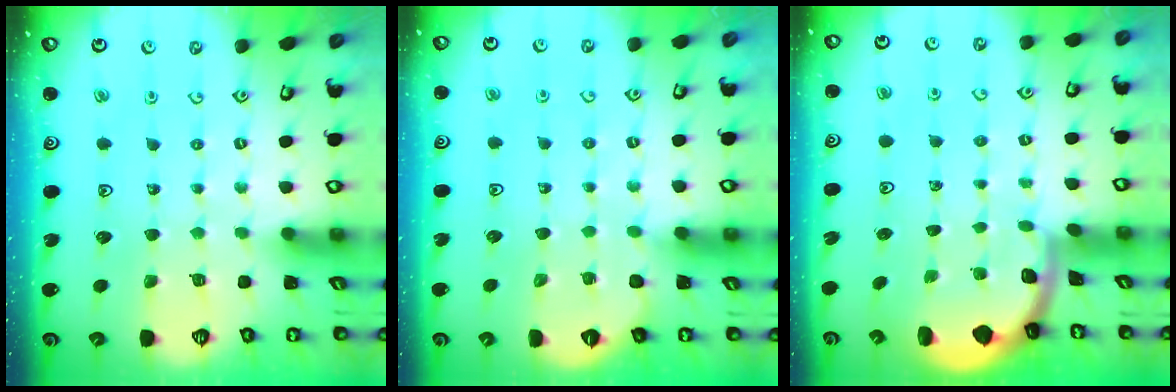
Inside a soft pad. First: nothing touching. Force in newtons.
{"total": 3.3, "press": 3.3, "slide": 0.4}
{"total": 1.6, "press": 1.6, "slide": 0.1}